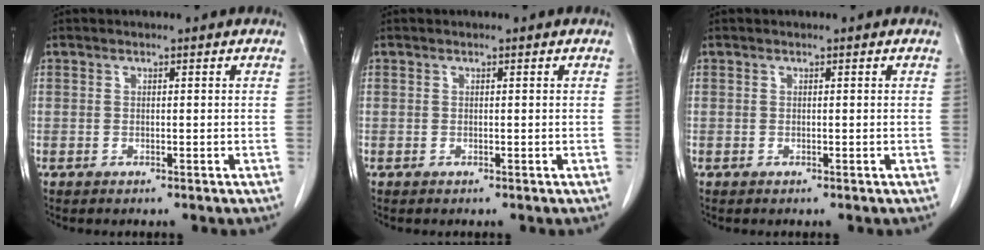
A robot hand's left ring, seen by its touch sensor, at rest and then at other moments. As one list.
[{"total": 0.0}, {"total": 0.0}]